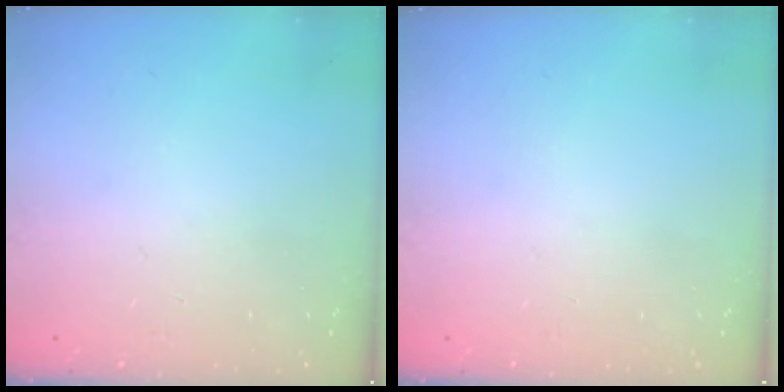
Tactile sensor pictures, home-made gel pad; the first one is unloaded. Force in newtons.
{"total": 0.0}